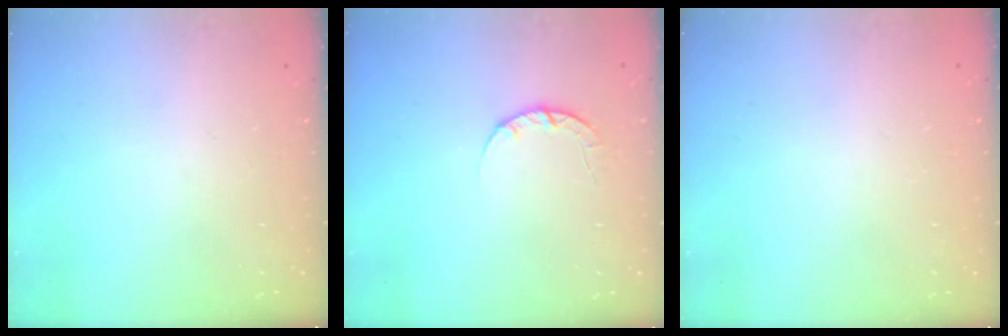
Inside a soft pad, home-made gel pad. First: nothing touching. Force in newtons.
{"total": 3.7, "press": 3.7, "slide": 0.5}
{"total": 2.4, "press": 2.4, "slide": 0.2}